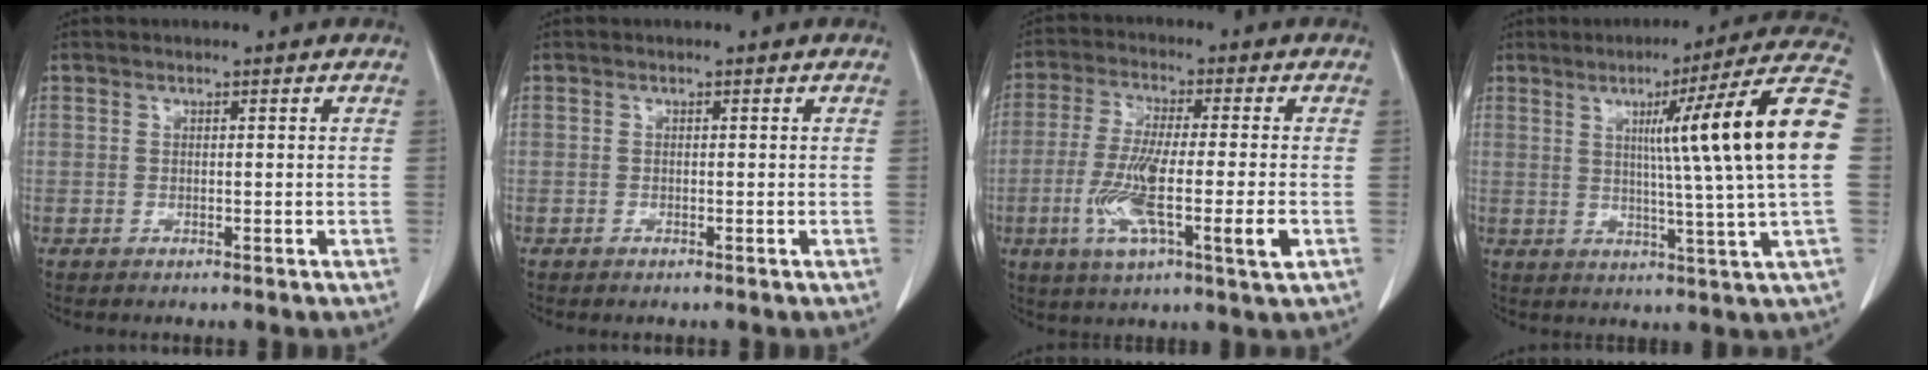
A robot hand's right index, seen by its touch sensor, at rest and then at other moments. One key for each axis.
{"total": 0.0}
{"total": 12.5, "fx": -3.3, "fy": 1.1, "fz": 12.0, "tx": -0.224, "ty": -0.018, "tz": -0.062}
{"total": 18.3, "fx": 2.6, "fy": -2.3, "fz": 18.0, "tx": -0.238, "ty": 0.007, "tz": 0.024}